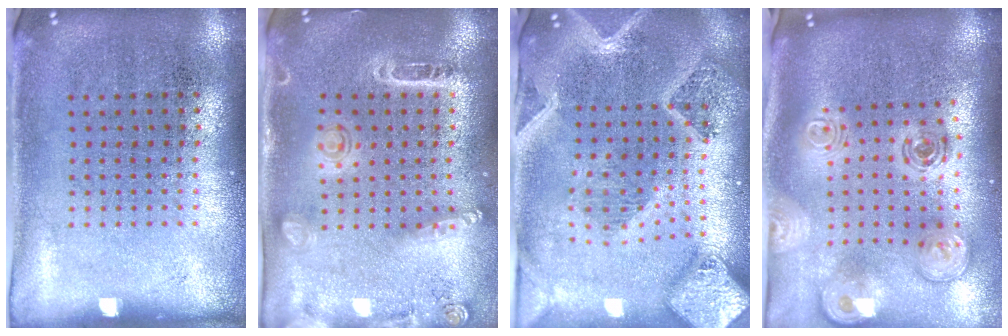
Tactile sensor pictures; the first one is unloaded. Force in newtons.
{"total": 1.5, "press": 1.4, "slide": 0.6}
{"total": 3.5, "press": 2.8, "slide": 2.0}
{"total": 2.5, "press": 1.8, "slide": 1.7}